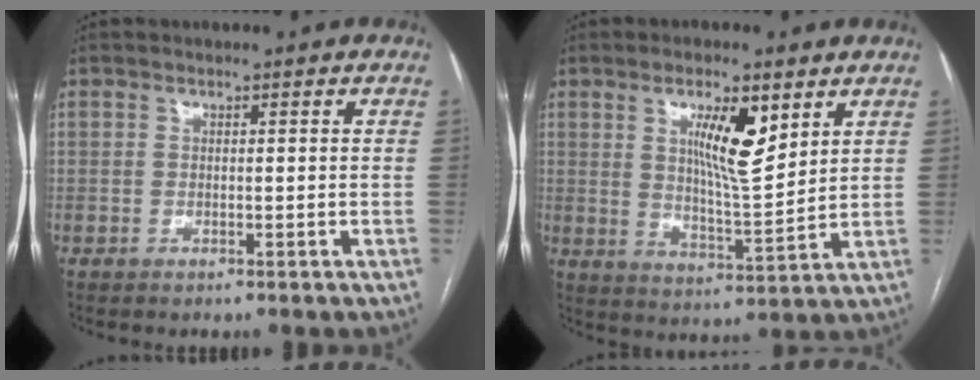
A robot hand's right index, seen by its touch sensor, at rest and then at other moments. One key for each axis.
{"total": 9.5, "fx": 4.2, "fy": 2.0, "fz": 8.2, "tx": -0.140, "ty": -0.005, "tz": 0.074}